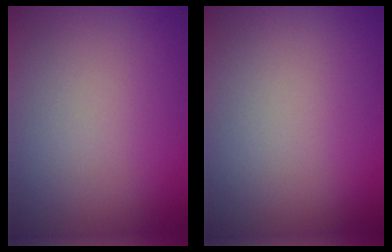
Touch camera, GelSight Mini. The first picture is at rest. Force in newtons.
{"total": 0.0}